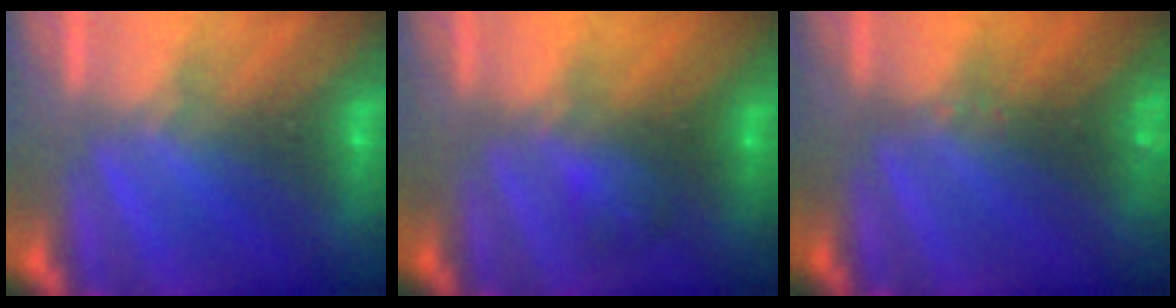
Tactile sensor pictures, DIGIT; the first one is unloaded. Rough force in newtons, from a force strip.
{"total": 2.0}
{"total": 2.4}